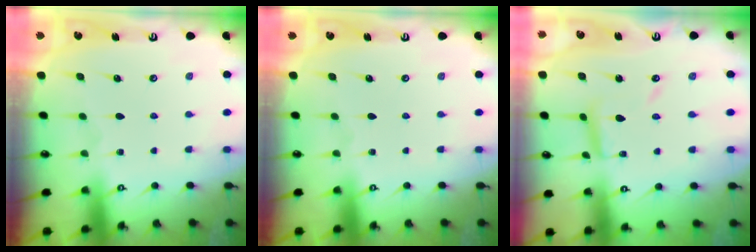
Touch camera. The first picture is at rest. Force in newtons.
{"total": 0.0}
{"total": 7.6, "press": 7.6, "slide": 0.4}